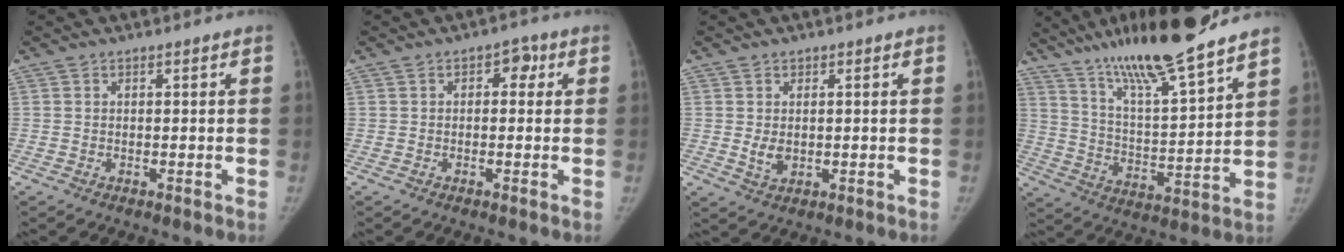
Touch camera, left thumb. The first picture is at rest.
{"total": 2.9, "force": [0.7, 1.9, 2.0], "torque": [0.000, 0.000, -0.003]}
{"total": 2.7, "force": [0.3, 2.0, 1.9], "torque": [-0.029, -0.008, 0.015]}
{"total": 19.2, "force": [15.6, 1.3, 11.1], "torque": [-0.166, -0.071, 0.275]}